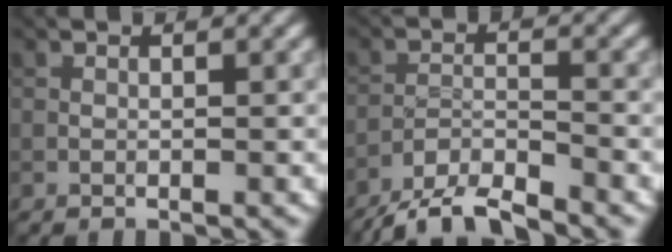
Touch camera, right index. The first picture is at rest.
{"total": 5.6, "force": [-5.0, 0.9, 2.2], "torque": [-0.044, -0.009, -0.097]}